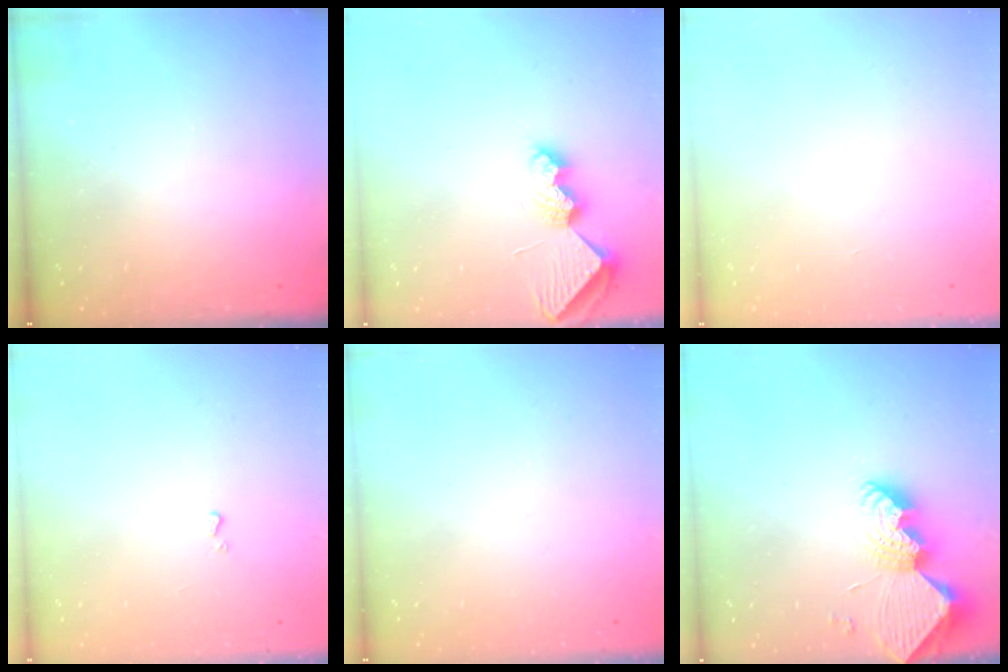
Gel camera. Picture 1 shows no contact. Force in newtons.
{"total": 9.1, "press": 9.1, "slide": 0.3}
{"total": 0.0}
{"total": 0.7, "press": 0.7, "slide": 0.2}
{"total": 0.0}
{"total": 11.4, "press": 11.4, "slide": 0.9}